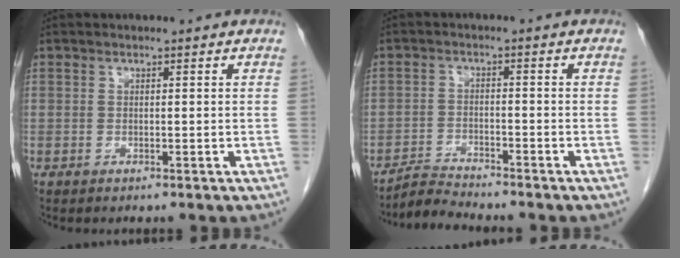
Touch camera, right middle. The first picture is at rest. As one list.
[{"total": 3.5, "force": [-3.4, -0.7, -0.3], "torque": [0.004, -0.017, -0.062]}]